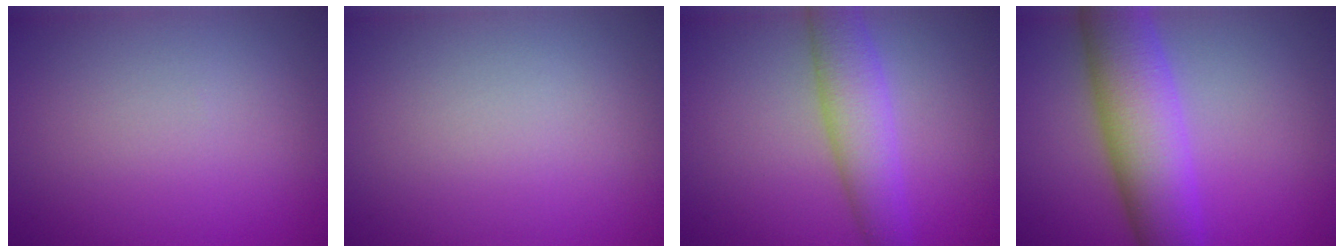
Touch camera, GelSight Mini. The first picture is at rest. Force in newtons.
{"total": 0.0}
{"total": 4.7, "press": 4.7, "slide": 0.2}
{"total": 8.3, "press": 8.3, "slide": 0.2}